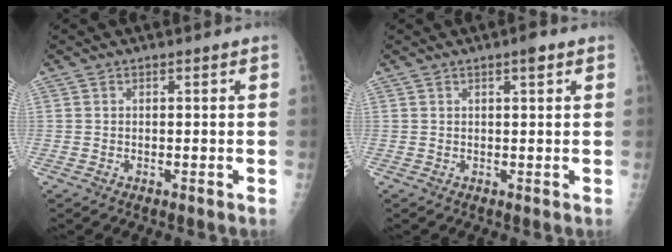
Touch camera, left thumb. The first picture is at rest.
{"total": 2.0, "force": [1.1, 0.5, 1.6], "torque": [-0.021, -0.001, 0.013]}